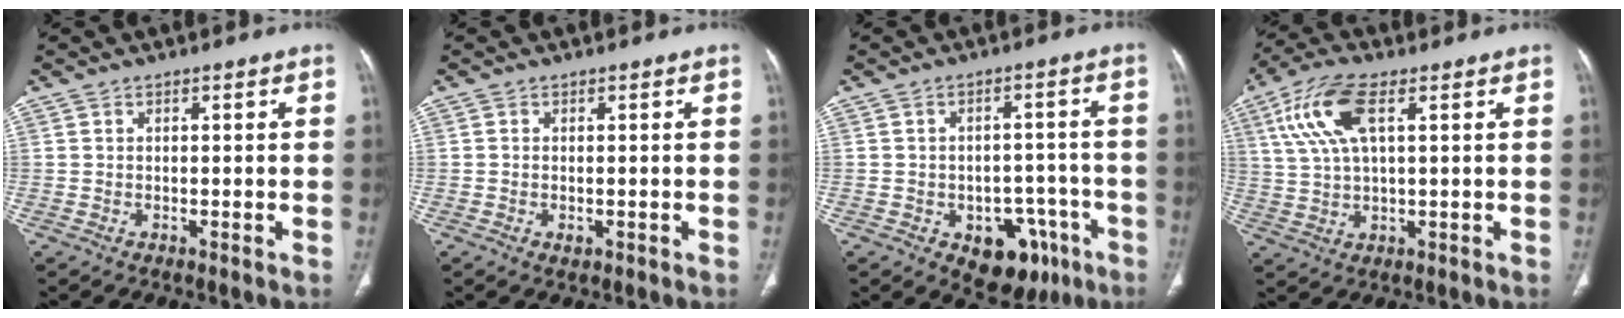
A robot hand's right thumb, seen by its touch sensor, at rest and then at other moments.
{"total": 1.2, "force": [-0.4, 0.7, 0.9], "torque": [-0.015, -0.001, -0.003]}
{"total": 11.6, "force": [-5.6, 7.6, 6.7], "torque": [-0.047, 0.038, -0.065]}
{"total": 10.9, "force": [3.9, 4.3, 9.2], "torque": [-0.206, 0.008, 0.078]}